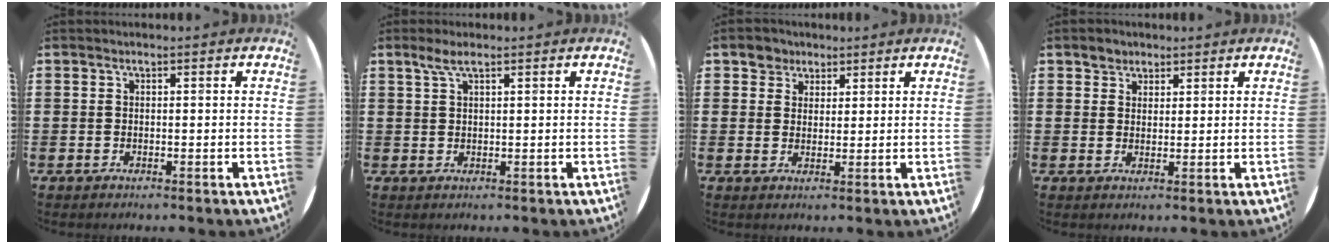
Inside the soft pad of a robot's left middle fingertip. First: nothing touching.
{"total": 2.3, "force": [1.5, 0.4, 1.7], "torque": [-0.036, 0.005, 0.026]}
{"total": 3.0, "force": [2.2, 2.1, 0.0], "torque": [-0.001, 0.007, 0.042]}
{"total": 2.3, "force": [1.9, 1.3, -0.2], "torque": [0.007, 0.002, 0.037]}